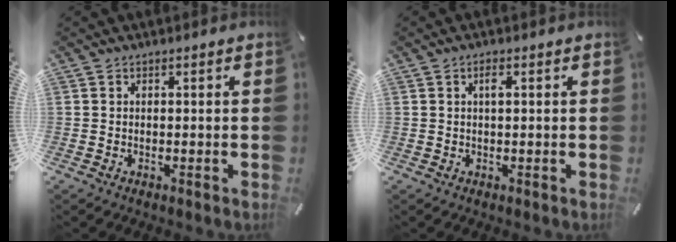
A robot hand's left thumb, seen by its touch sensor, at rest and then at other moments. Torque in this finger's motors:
{"motor_torque": [0.36, 0.69, 0.05, -0.54, 0.10]}